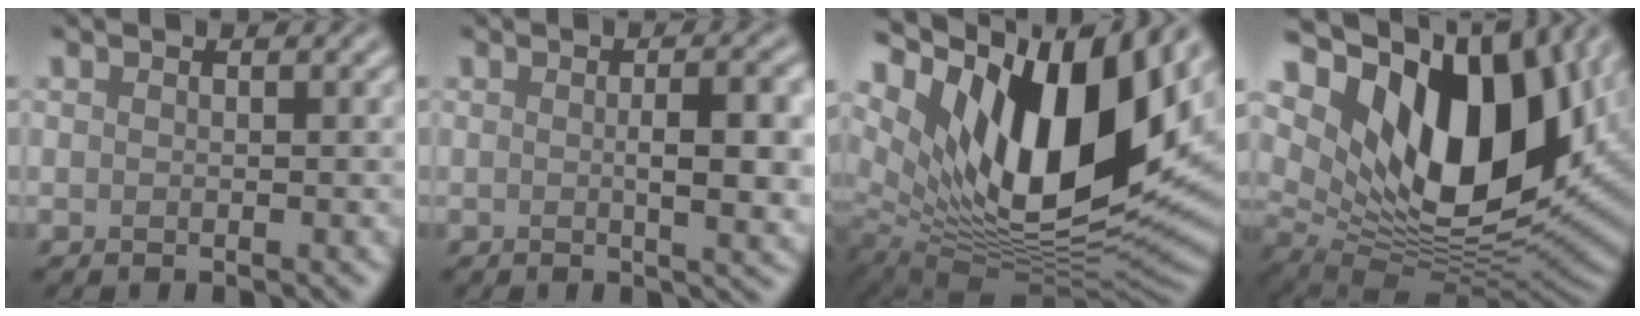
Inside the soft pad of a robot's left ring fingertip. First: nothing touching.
{"total": 5.4, "force": [0.1, 1.4, 5.2], "torque": [-0.069, 0.000, 0.004]}
{"total": 15.6, "force": [6.0, 7.3, 12.5], "torque": [-0.197, -0.004, 0.104]}
{"total": 16.5, "force": [5.9, 9.2, 12.4], "torque": [-0.201, -0.008, 0.107]}